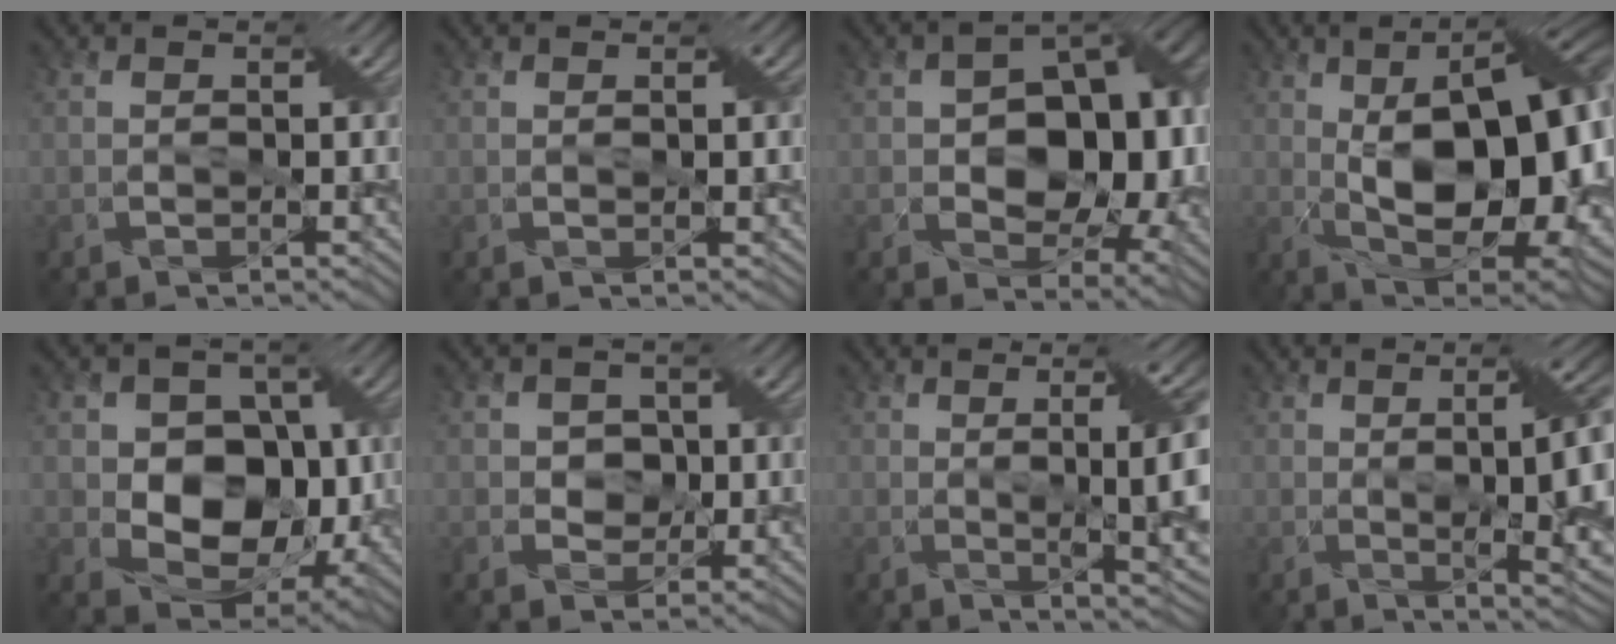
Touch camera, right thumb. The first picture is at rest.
{"total": 1.1, "force": [0.3, 0.2, 1.0], "torque": [-0.017, 0.003, 0.006]}
{"total": 13.5, "force": [-0.1, 8.9, 10.1], "torque": [-0.131, 0.001, 0.002]}
{"total": 18.1, "force": [0.7, 8.5, 15.9], "torque": [-0.238, 0.011, 0.003]}
{"total": 11.4, "force": [-0.3, 8.7, 7.4], "torque": [-0.123, -0.013, -0.011]}
{"total": 3.2, "force": [0.3, 2.9, 1.1], "torque": [-0.024, -0.002, -0.005]}
{"total": 11.8, "force": [1.0, 3.2, 11.3], "torque": [-0.136, 0.017, 0.019]}
{"total": 13.3, "force": [1.3, 4.4, 12.4], "torque": [-0.137, 0.018, 0.018]}